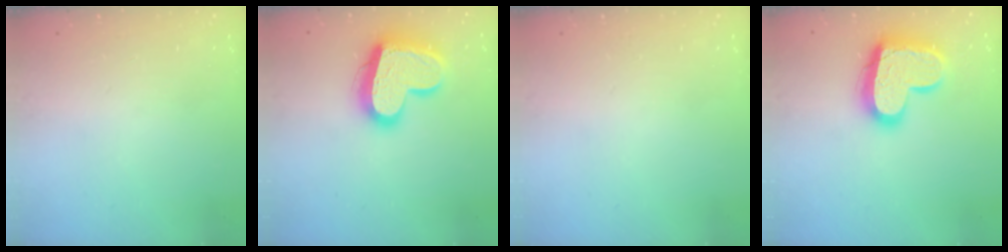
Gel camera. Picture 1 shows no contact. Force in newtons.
{"total": 18.7, "press": 18.6, "slide": 1.6}
{"total": 0.0}
{"total": 17.5, "press": 17.4, "slide": 1.3}